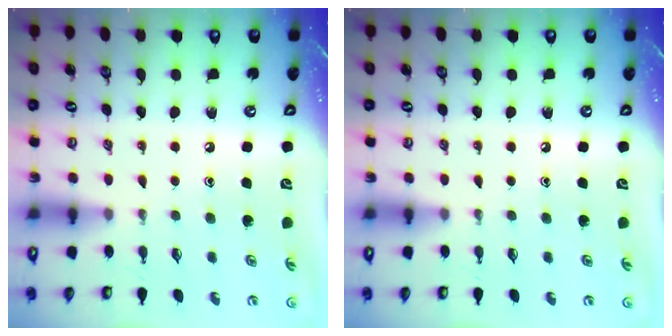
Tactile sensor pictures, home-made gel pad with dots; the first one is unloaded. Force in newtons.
{"total": 0.0}